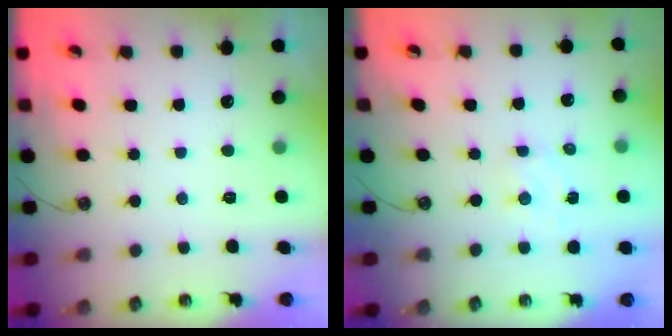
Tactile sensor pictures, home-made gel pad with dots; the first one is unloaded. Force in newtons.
{"total": 2.3, "press": 2.3, "slide": 0.3}